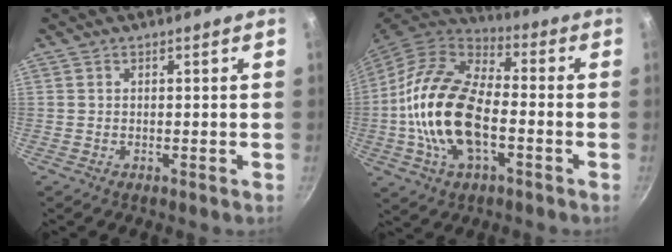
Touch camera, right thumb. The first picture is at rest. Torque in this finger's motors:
{"motor_torque": [-0.50, 1.73, 2.17, -0.60, 0.57]}